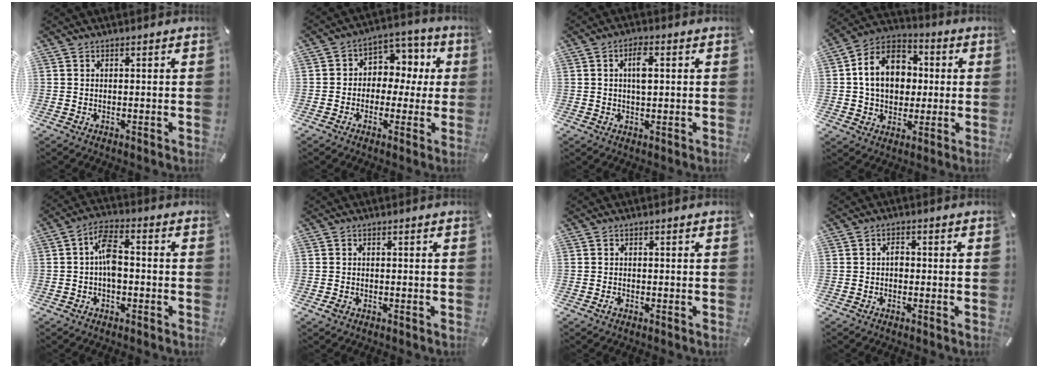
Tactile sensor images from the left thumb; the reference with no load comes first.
{"total": 7.9, "force": [-0.1, 7.3, 3.1], "torque": [-0.040, -0.003, -0.002]}
{"total": 4.8, "force": [1.1, 2.1, 4.2], "torque": [-0.064, 0.000, 0.011]}
{"total": 14.3, "force": [0.9, 11.6, 8.4], "torque": [-0.162, 0.011, 0.015]}
{"total": 7.1, "force": [-1.1, 3.9, 5.8], "torque": [-0.122, 0.013, -0.021]}
{"total": 1.3, "force": [-0.6, 0.9, 0.6], "torque": [-0.011, 0.003, -0.012]}
{"total": 1.1, "force": [-0.6, 0.6, 0.7], "torque": [-0.014, 0.001, -0.012]}
{"total": 1.9, "force": [-0.5, 1.3, 1.3], "torque": [-0.028, 0.006, -0.011]}